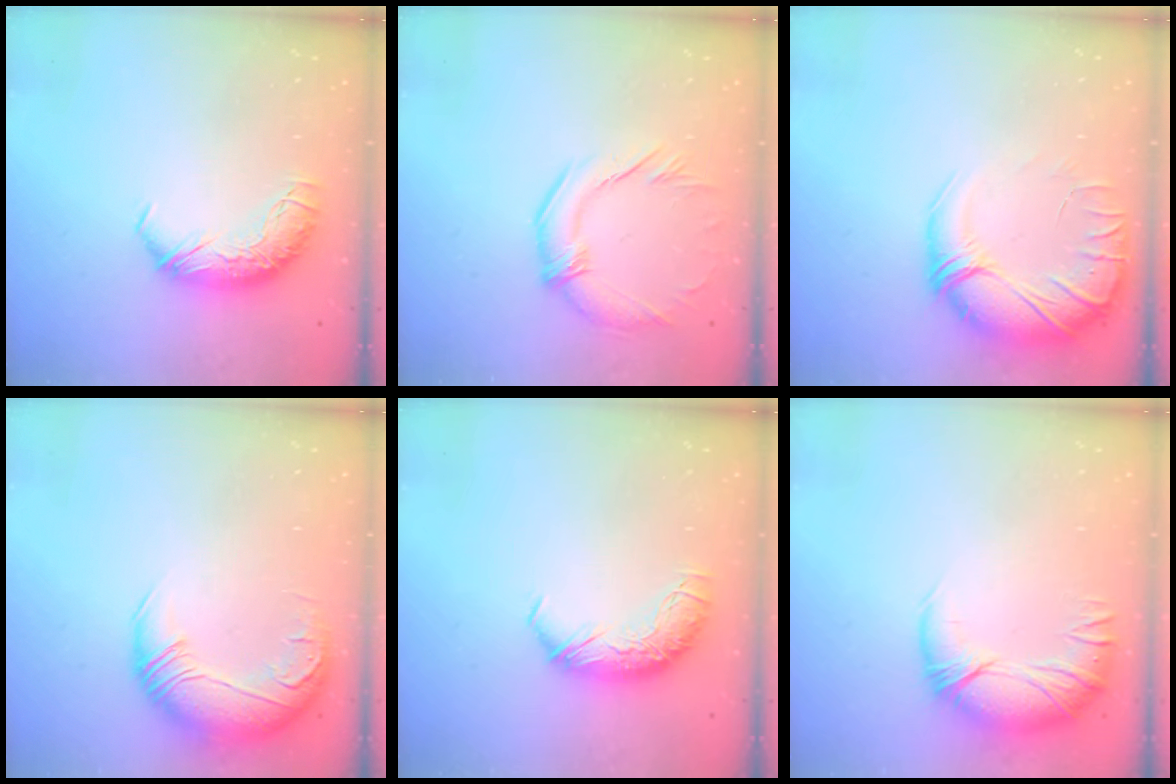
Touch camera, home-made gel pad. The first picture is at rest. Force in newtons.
{"total": 2.9, "press": 2.5, "slide": 1.5}
{"total": 3.7, "press": 1.7, "slide": 3.3}
{"total": 2.9, "press": 1.1, "slide": 2.6}
{"total": 0.0}
{"total": 3.1, "press": 1.0, "slide": 2.9}